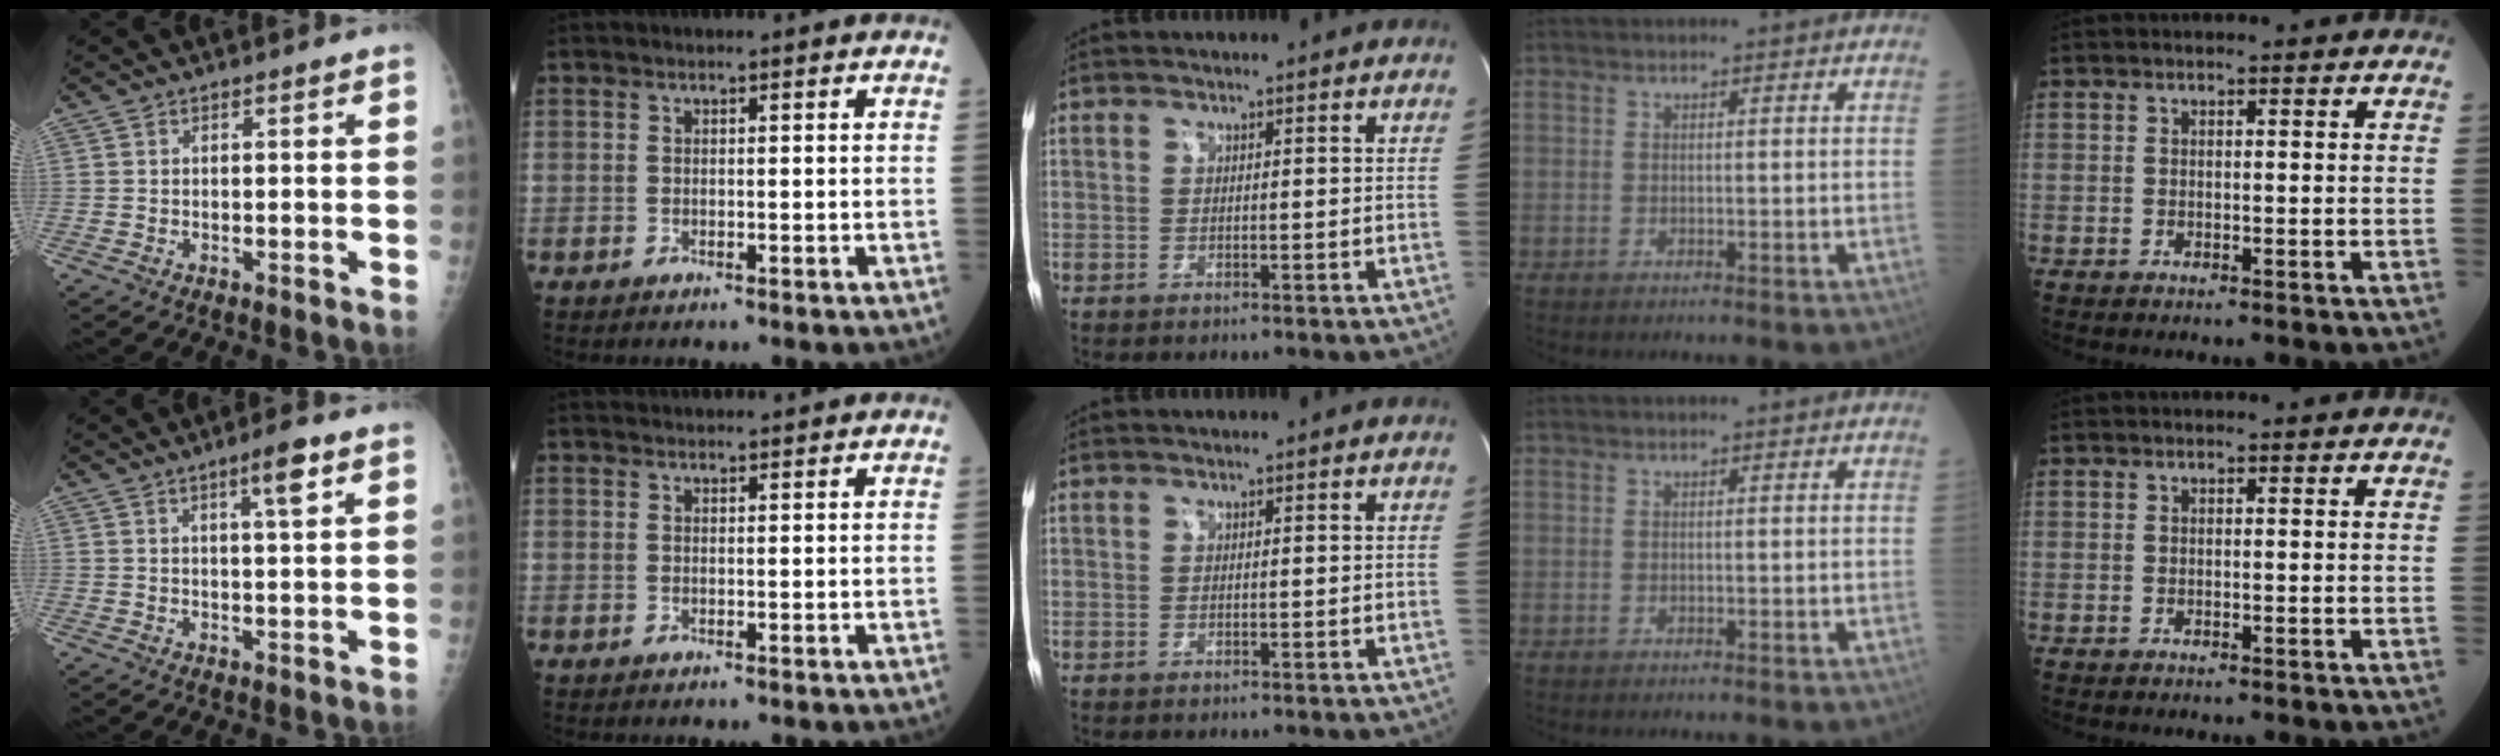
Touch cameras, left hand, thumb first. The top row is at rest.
{"thumb": {"total": 5.3, "force": [2.8, 0.4, 4.4], "torque": [-0.069, -0.011, 0.045]}, "index": {"total": 4.1, "force": [4.1, 0.2, 0.7], "torque": [-0.007, 0.031, 0.055]}}